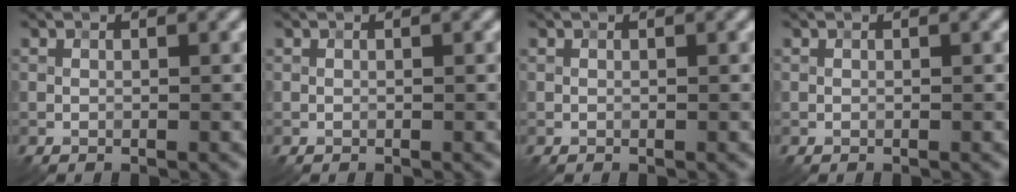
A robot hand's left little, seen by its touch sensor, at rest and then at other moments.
{"total": 0.0}
{"total": 0.0}
{"total": 0.0}